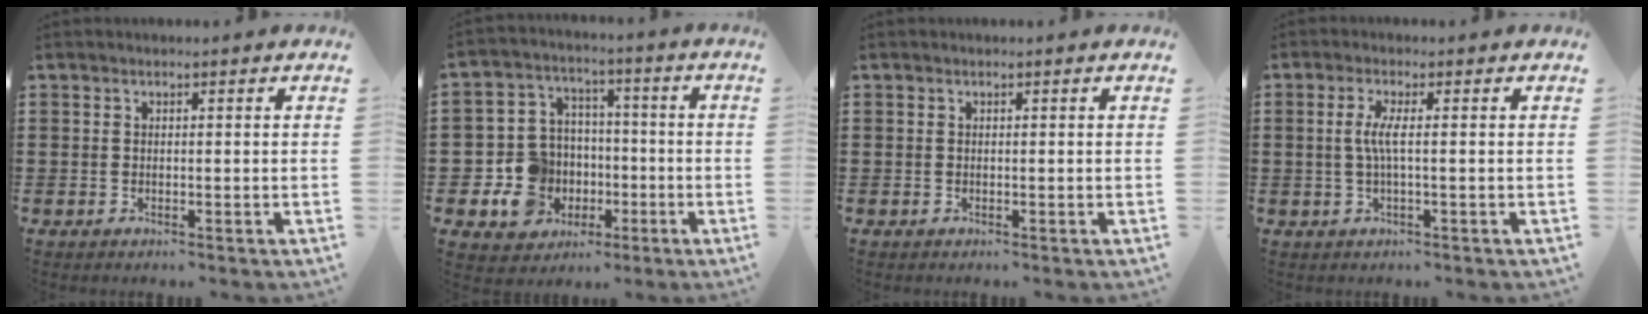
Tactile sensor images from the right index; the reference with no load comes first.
{"total": 10.1, "force": [-2.3, 9.4, 3.1], "torque": [-0.116, 0.013, -0.032]}
{"total": 0.0}
{"total": 3.4, "force": [-0.1, 0.1, 3.4], "torque": [-0.078, -0.009, -0.010]}